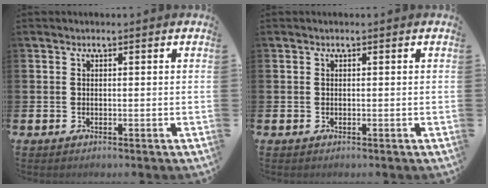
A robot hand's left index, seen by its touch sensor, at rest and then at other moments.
{"total": 0.0}